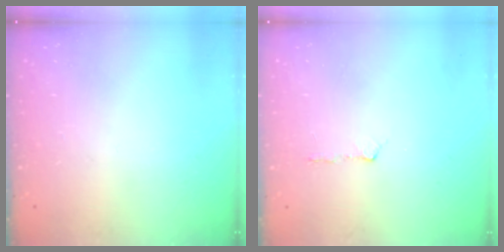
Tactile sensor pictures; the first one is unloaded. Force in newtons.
{"total": 2.9, "press": 2.8, "slide": 0.8}